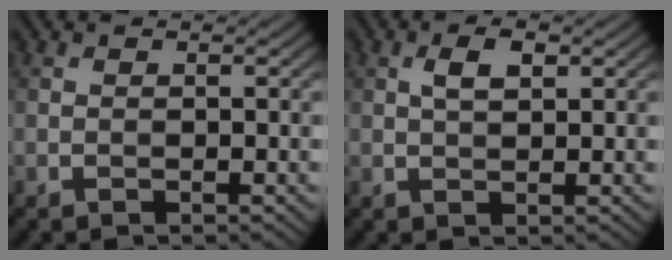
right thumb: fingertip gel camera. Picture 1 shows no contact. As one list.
[{"total": 2.6, "force": [0.9, 1.1, 2.2], "torque": [-0.043, 0.005, 0.016]}]